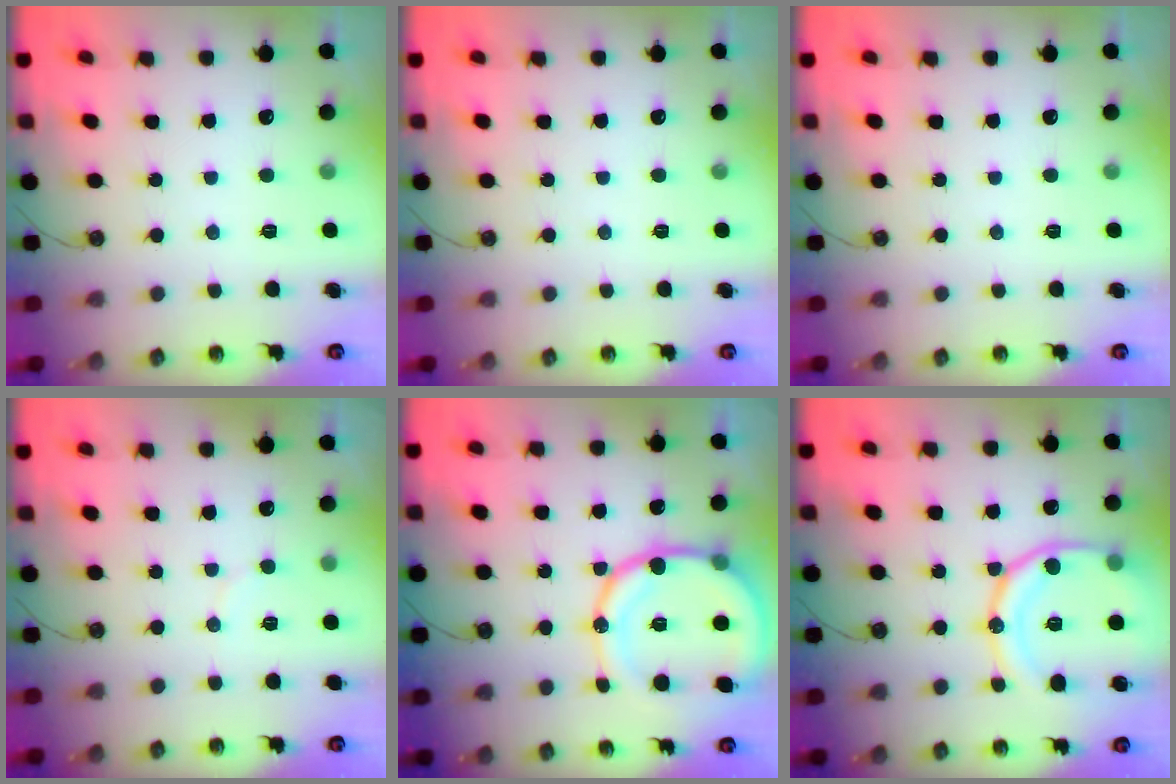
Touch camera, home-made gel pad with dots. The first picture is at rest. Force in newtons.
{"total": 0.0}
{"total": 0.0}
{"total": 3.0, "press": 3.0, "slide": 0.3}
{"total": 18.8, "press": 18.5, "slide": 3.4}
{"total": 18.2, "press": 18.0, "slide": 2.0}